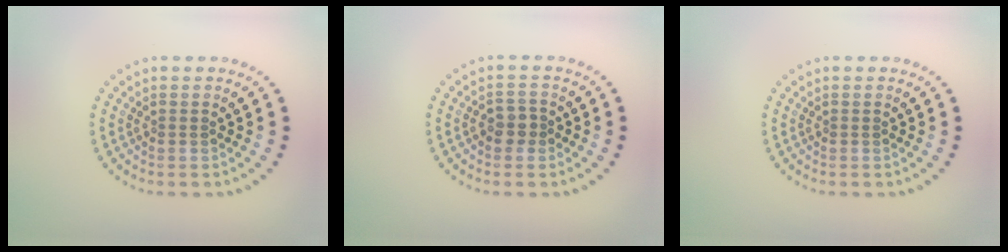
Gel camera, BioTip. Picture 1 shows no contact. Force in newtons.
{"total": 1.8, "press": 1.8, "slide": 0.4}
{"total": 0.0}